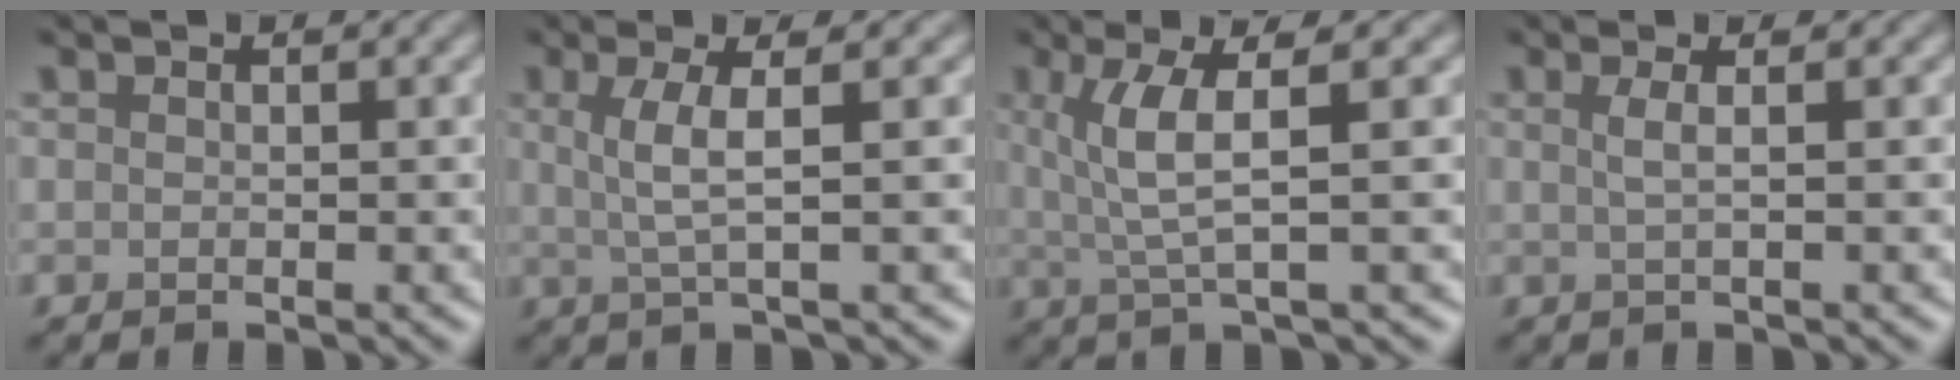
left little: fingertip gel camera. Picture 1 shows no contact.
{"total": 3.3, "force": [0.6, 0.6, 3.2], "torque": [-0.062, 0.000, 0.013]}
{"total": 4.4, "force": [1.2, 0.8, 4.2], "torque": [-0.083, 0.004, 0.026]}
{"total": 1.8, "force": [0.3, 0.6, 1.7], "torque": [-0.028, 0.002, -0.001]}